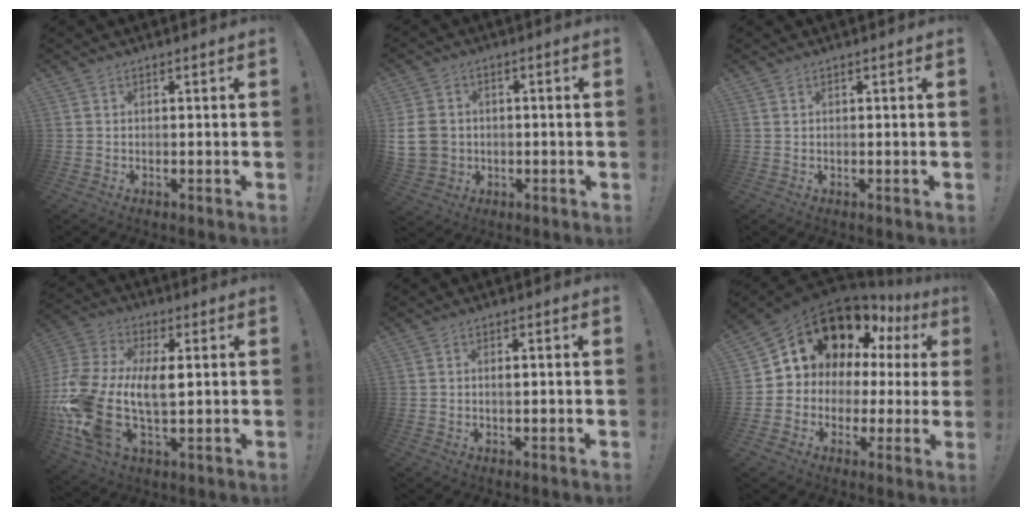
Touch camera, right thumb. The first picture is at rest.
{"total": 9.6, "force": [-0.1, 8.2, 4.9], "torque": [-0.100, 0.005, 0.001]}
{"total": 0.0}
{"total": 18.7, "force": [-0.3, 11.4, 14.9], "torque": [-0.310, -0.006, -0.002]}
{"total": 1.0, "force": [-0.2, 0.3, 1.0], "torque": [-0.012, 0.000, -0.005]}
{"total": 15.3, "force": [9.6, 9.7, 6.8], "torque": [-0.102, -0.071, 0.187]}